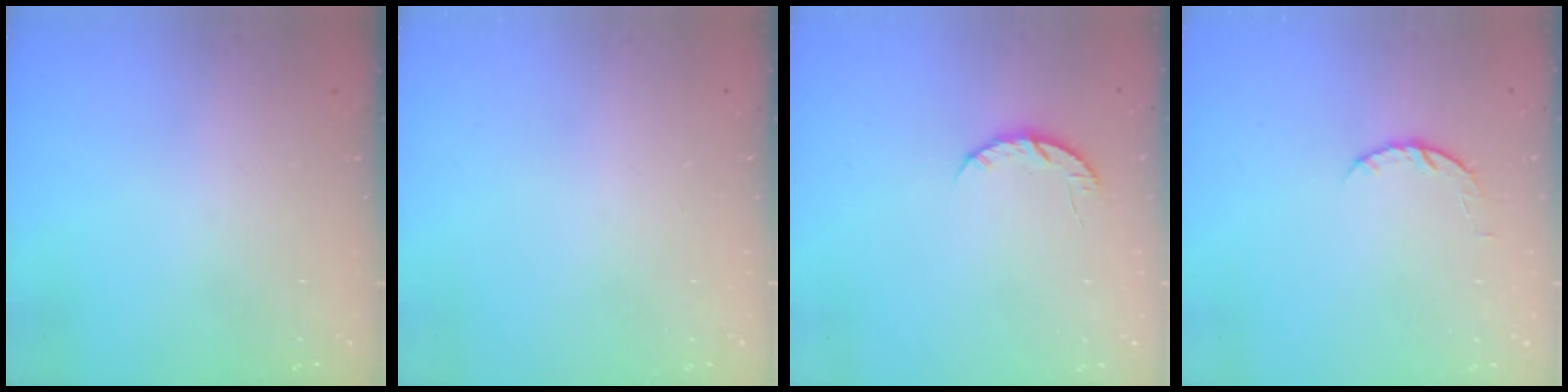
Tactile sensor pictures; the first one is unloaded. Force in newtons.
{"total": 0.0}
{"total": 5.0, "press": 4.9, "slide": 0.6}
{"total": 4.1, "press": 4.1, "slide": 0.6}